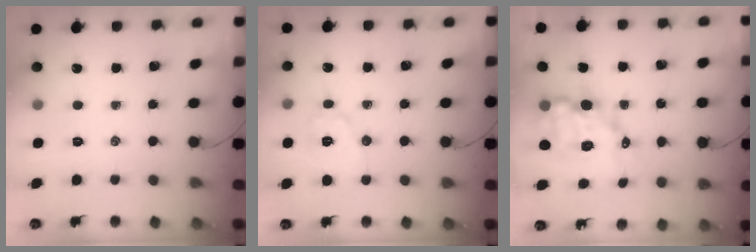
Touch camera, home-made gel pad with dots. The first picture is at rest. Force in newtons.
{"total": 7.2, "press": 7.2, "slide": 0.3}
{"total": 9.7, "press": 9.2, "slide": 2.9}